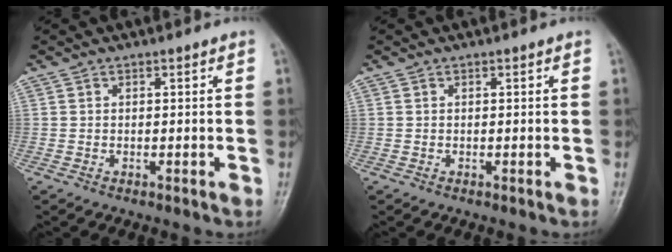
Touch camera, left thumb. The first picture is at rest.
{"total": 0.0}